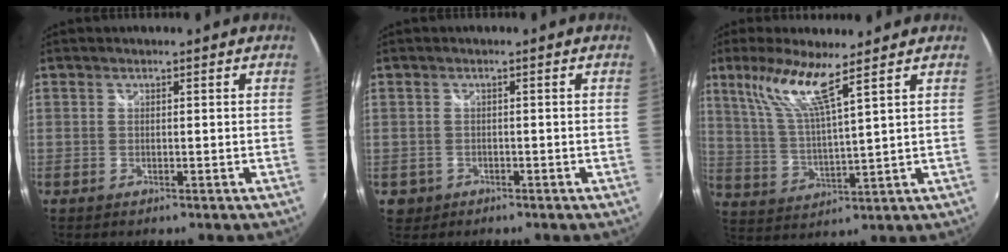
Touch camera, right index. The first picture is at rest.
{"total": 2.9, "force": [-1.0, 2.6, 0.8], "torque": [-0.025, -0.003, -0.012]}
{"total": 9.6, "force": [6.3, 0.4, 7.2], "torque": [-0.140, 0.004, 0.132]}